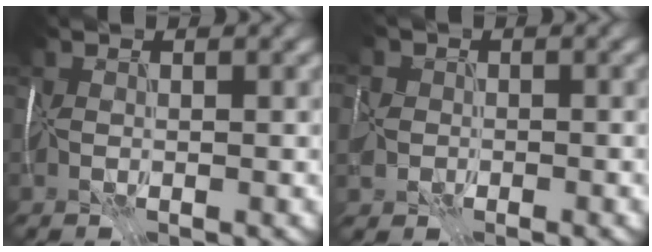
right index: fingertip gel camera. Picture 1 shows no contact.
{"total": 3.8, "force": [-1.3, 3.4, 1.3], "torque": [-0.034, 0.006, -0.042]}